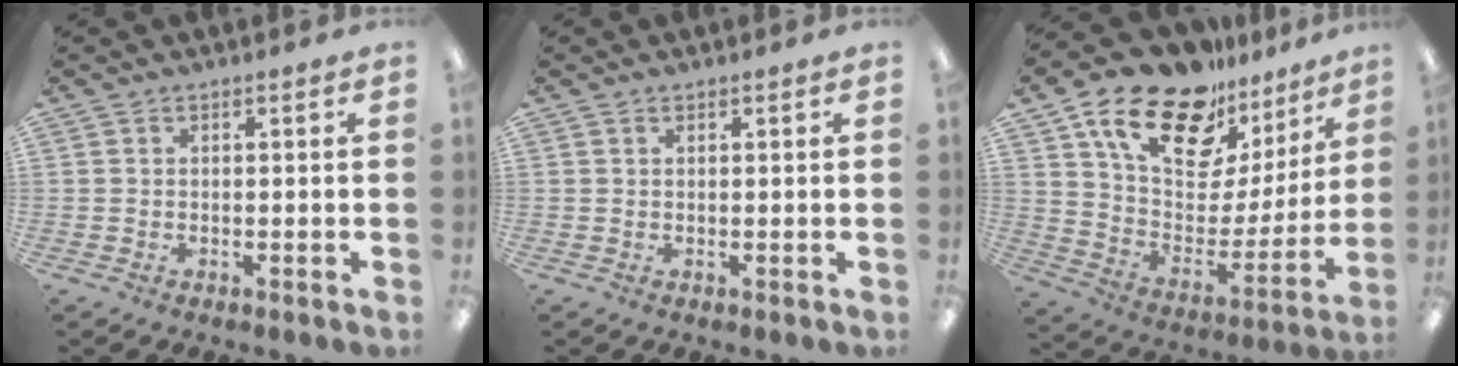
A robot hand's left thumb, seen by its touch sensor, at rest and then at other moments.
{"total": 0.5, "force": [0.4, 0.2, 0.3], "torque": [-0.006, 0.003, 0.007]}
{"total": 21.4, "force": [15.3, 10.3, 10.8], "torque": [-0.194, -0.104, 0.273]}